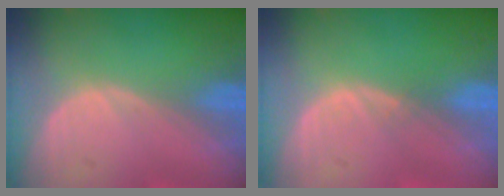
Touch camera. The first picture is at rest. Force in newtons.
{"total": 0.5, "press": 0.5, "slide": 0.1}